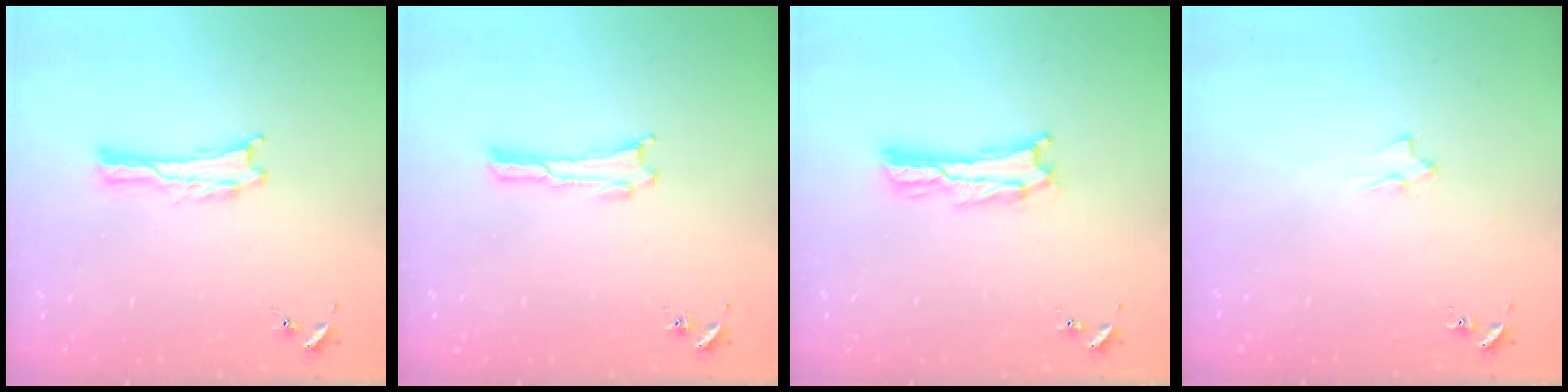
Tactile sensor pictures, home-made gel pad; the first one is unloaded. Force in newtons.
{"total": 0.0}
{"total": 3.0, "press": 2.9, "slide": 0.4}
{"total": 2.3, "press": 2.3, "slide": 0.2}